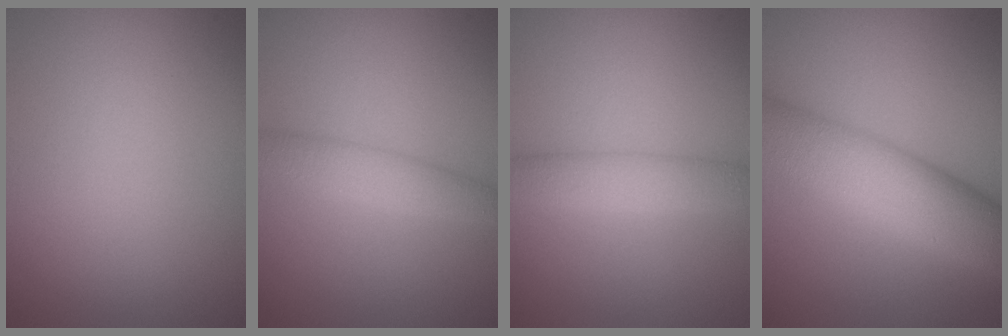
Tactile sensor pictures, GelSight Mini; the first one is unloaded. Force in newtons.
{"total": 2.7, "press": 2.7, "slide": 0.1}
{"total": 3.0, "press": 3.0, "slide": 0.1}
{"total": 9.7, "press": 9.7, "slide": 0.3}